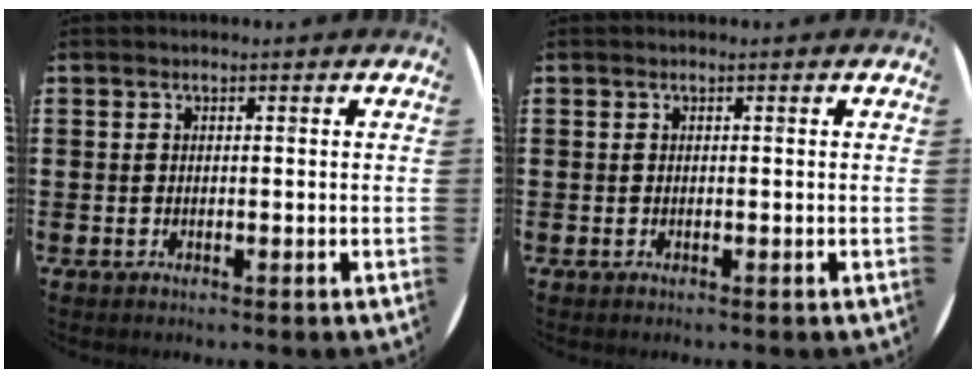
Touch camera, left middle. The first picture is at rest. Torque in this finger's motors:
{"motor_torque": [-0.03, 0.03, 0.00, 0.00]}